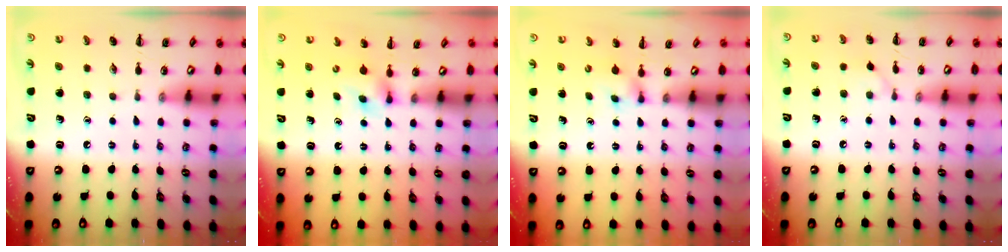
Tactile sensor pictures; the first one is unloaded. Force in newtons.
{"total": 4.0, "press": 3.8, "slide": 1.1}
{"total": 2.9, "press": 2.7, "slide": 1.1}
{"total": 5.1, "press": 4.8, "slide": 1.8}